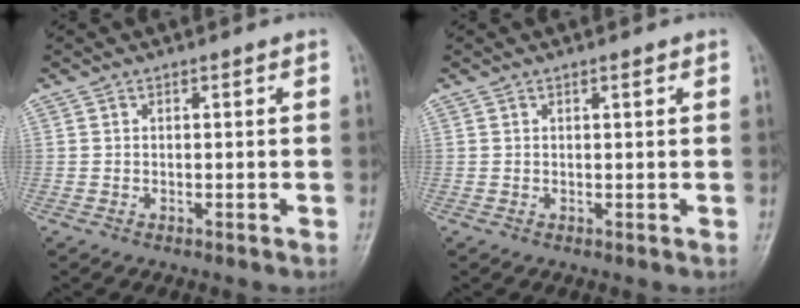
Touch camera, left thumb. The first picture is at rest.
{"total": 0.8, "force": [0.5, 0.2, 0.6], "torque": [-0.009, 0.000, 0.006]}